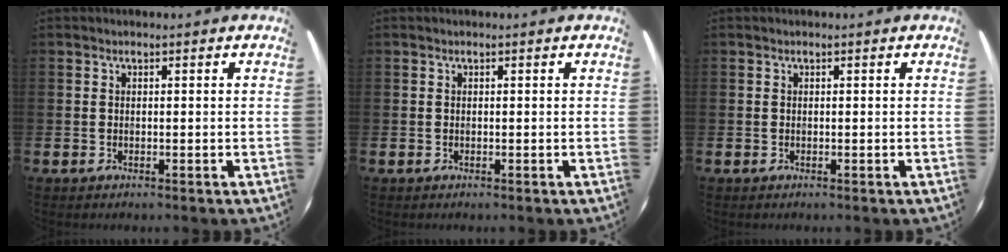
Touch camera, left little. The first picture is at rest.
{"total": 0.0}
{"total": 0.0}